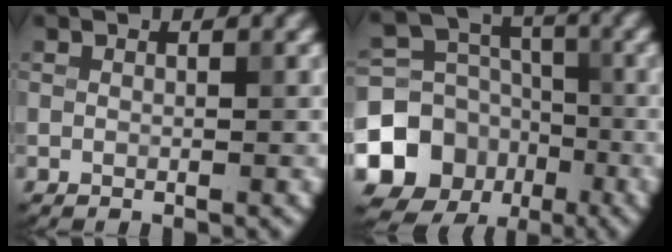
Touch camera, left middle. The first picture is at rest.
{"total": 11.5, "force": [-4.6, 10.1, 3.2], "torque": [-0.067, -0.026, -0.099]}